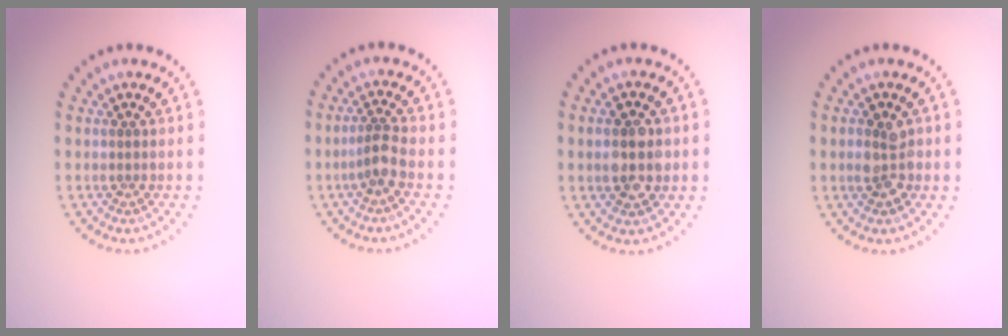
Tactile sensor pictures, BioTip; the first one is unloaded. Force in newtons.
{"total": 2.0, "press": 1.6, "slide": 1.1}
{"total": 4.0, "press": 4.0, "slide": 0.2}
{"total": 2.4, "press": 2.4, "slide": 0.1}